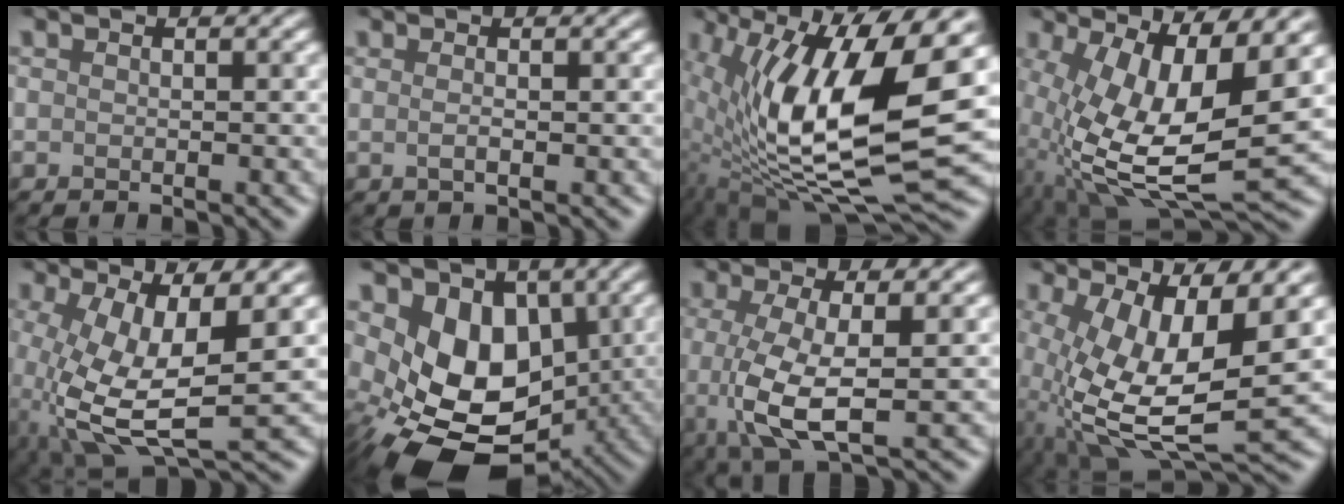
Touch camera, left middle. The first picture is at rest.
{"total": 0.9, "force": [0.1, 0.2, 0.8], "torque": [-0.013, 0.002, 0.000]}
{"total": 14.7, "force": [0.6, 5.6, 13.5], "torque": [-0.249, -0.014, 0.006]}
{"total": 12.2, "force": [-1.0, 4.7, 11.2], "torque": [-0.236, -0.022, -0.010]}
{"total": 9.5, "force": [-1.9, 3.7, 8.5], "torque": [-0.199, -0.015, -0.032]}
{"total": 10.6, "force": [-1.3, 7.6, 7.3], "torque": [-0.124, -0.017, -0.022]}
{"total": 6.3, "force": [-0.5, 2.0, 5.9], "torque": [-0.133, -0.009, -0.006]}
{"total": 11.0, "force": [-1.2, 4.2, 10.0], "torque": [-0.218, -0.022, -0.013]}